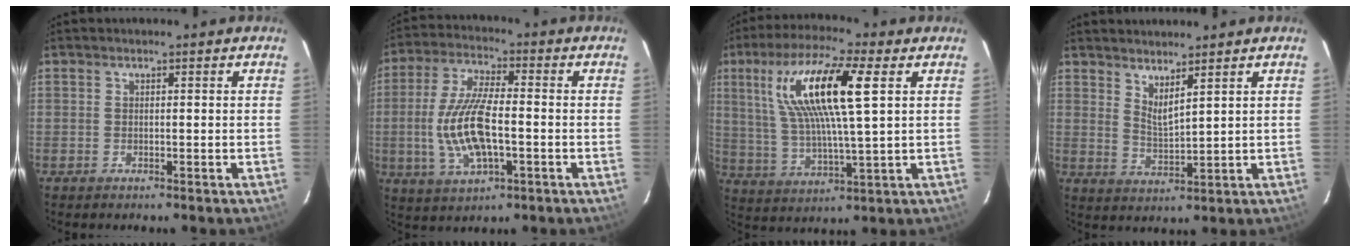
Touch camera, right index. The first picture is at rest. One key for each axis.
{"total": 13.4, "fx": -2.2, "fy": 5.0, "fz": 12.3, "tx": -0.258, "ty": -0.001, "tz": -0.038}
{"total": 16.7, "fx": 5.6, "fy": 3.0, "fz": 15.4, "tx": -0.294, "ty": 0.013, "tz": 0.109}
{"total": 4.3, "fx": 3.5, "fy": 0.4, "fz": 2.6, "tx": -0.046, "ty": -0.011, "tz": 0.059}